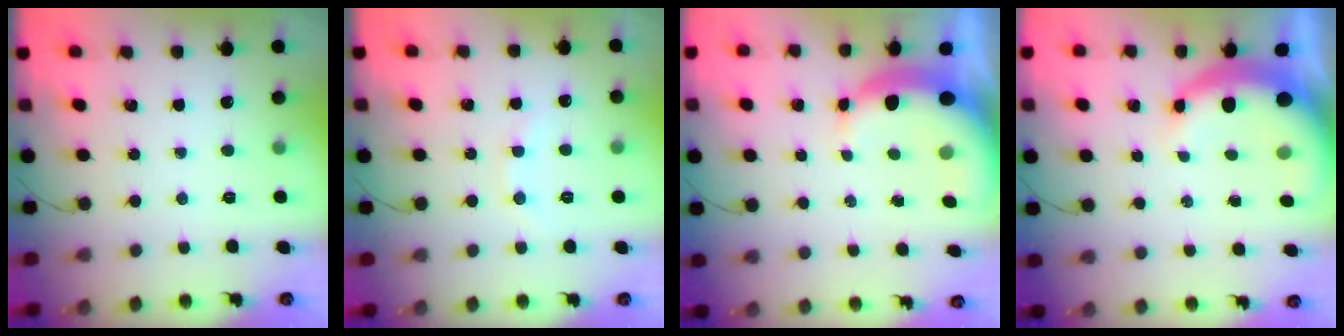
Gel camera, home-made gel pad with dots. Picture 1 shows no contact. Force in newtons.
{"total": 6.9, "press": 6.8, "slide": 1.4}
{"total": 9.2, "press": 9.0, "slide": 1.7}
{"total": 8.5, "press": 8.4, "slide": 1.5}